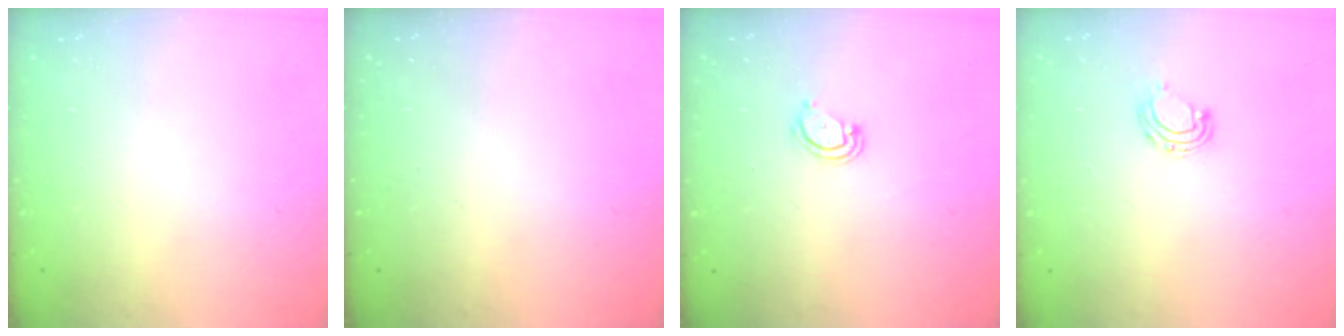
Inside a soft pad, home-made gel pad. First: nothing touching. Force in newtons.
{"total": 0.0}
{"total": 4.1, "press": 4.0, "slide": 0.4}
{"total": 6.6, "press": 6.6, "slide": 0.7}